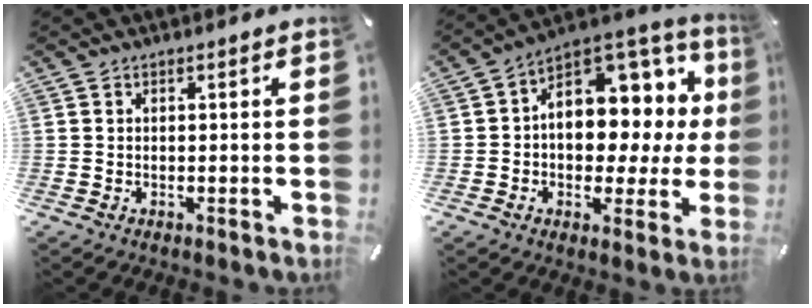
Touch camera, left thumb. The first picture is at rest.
{"total": 11.3, "force": [1.5, 8.9, 6.8], "torque": [-0.082, -0.031, 0.032]}